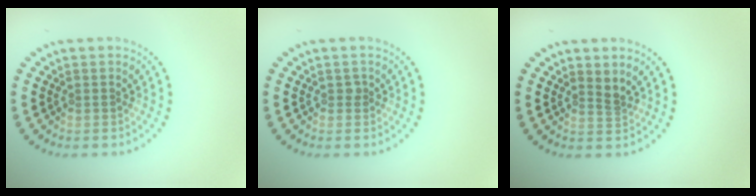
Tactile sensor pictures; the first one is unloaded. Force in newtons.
{"total": 0.6, "press": 0.5, "slide": 0.3}
{"total": 1.1, "press": 0.6, "slide": 0.9}